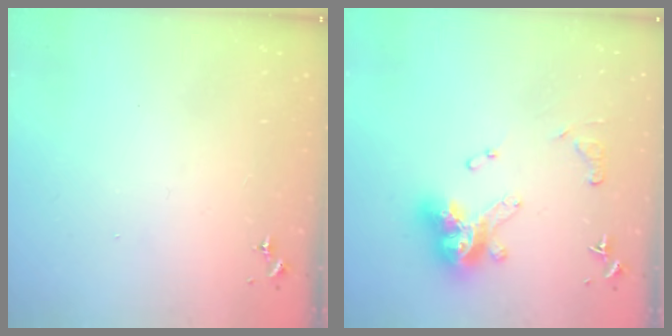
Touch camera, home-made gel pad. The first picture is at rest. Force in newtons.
{"total": 14.6, "press": 14.5, "slide": 1.5}